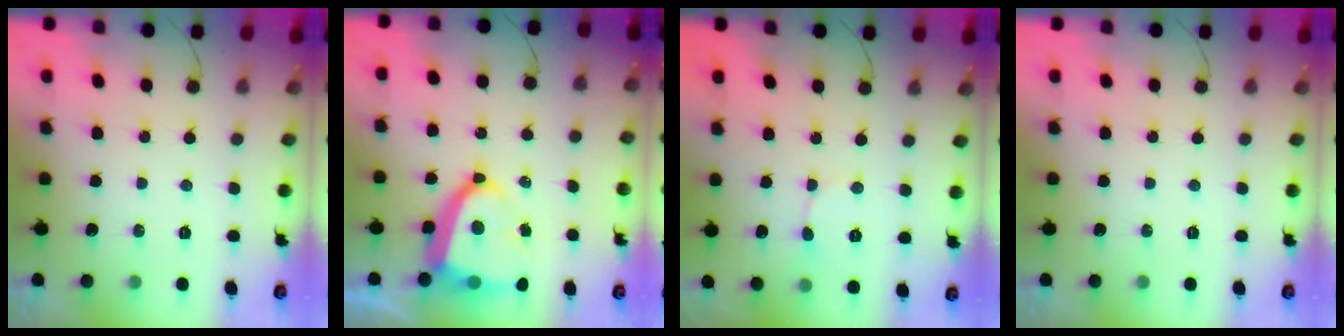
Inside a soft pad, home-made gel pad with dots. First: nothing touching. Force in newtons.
{"total": 14.5, "press": 14.5, "slide": 1.3}
{"total": 1.6, "press": 1.6, "slide": 0.1}
{"total": 0.0}